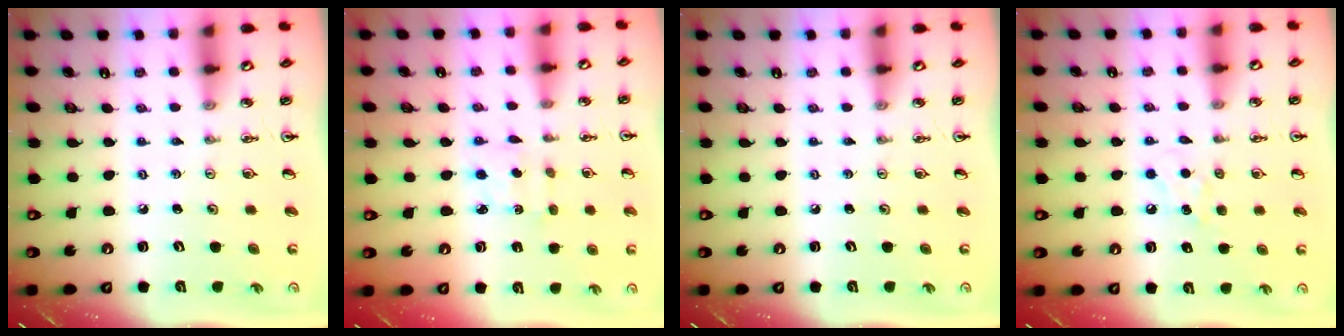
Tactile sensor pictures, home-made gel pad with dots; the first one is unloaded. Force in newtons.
{"total": 1.9, "press": 1.7, "slide": 0.8}
{"total": 0.0}
{"total": 5.9, "press": 5.9, "slide": 0.8}